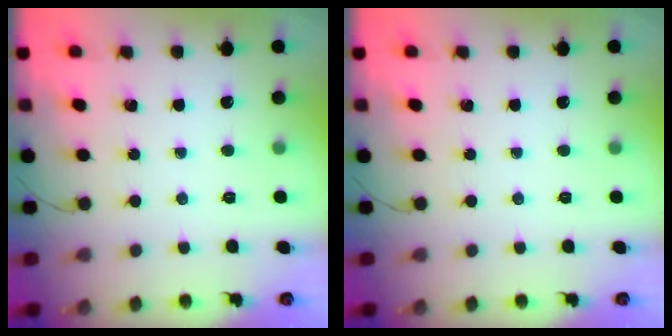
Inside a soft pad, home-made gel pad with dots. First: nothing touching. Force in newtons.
{"total": 0.0}